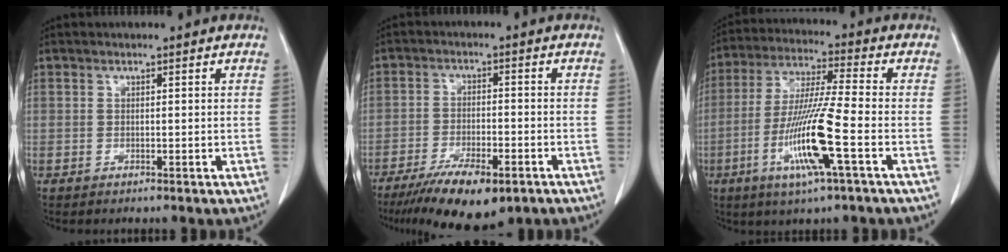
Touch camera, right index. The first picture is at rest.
{"total": 12.5, "force": [-8.3, 3.0, 8.8], "torque": [-0.145, -0.025, -0.129]}
{"total": 13.2, "force": [-4.6, -0.2, 12.4], "torque": [-0.251, -0.015, -0.091]}